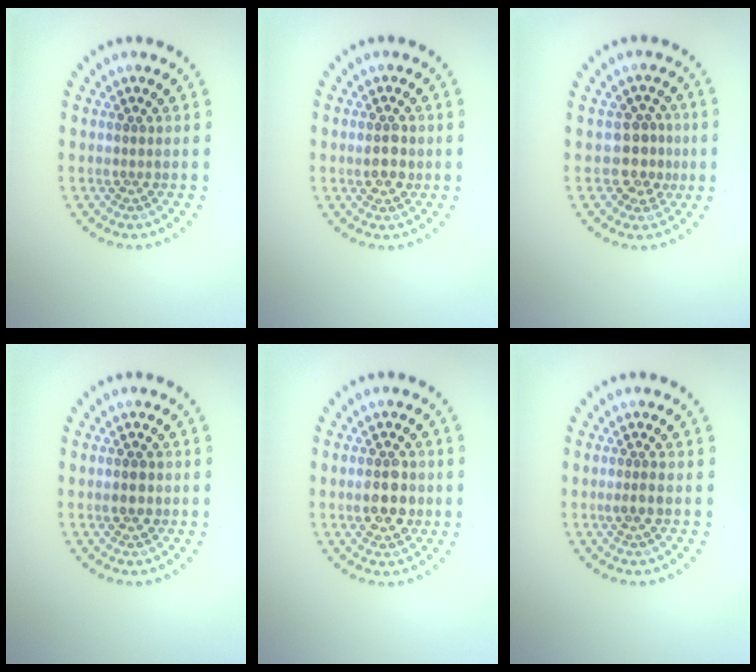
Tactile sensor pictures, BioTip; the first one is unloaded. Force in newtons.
{"total": 2.0, "press": 1.9, "slide": 0.3}
{"total": 2.8, "press": 2.5, "slide": 1.3}
{"total": 1.2, "press": 1.2, "slide": 0.1}
{"total": 3.6, "press": 3.6, "slide": 0.1}
{"total": 0.9, "press": 0.7, "slide": 0.6}